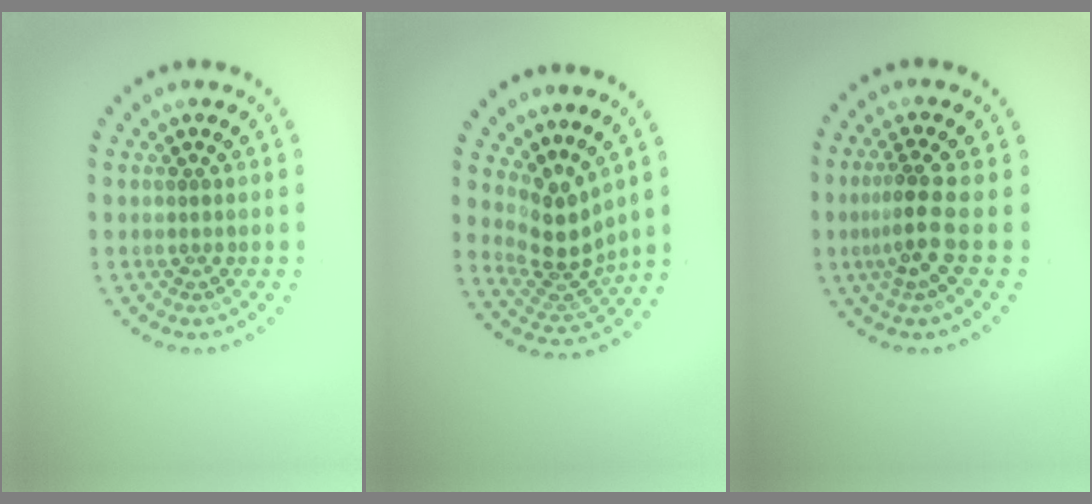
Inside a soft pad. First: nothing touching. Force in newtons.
{"total": 3.6, "press": 2.6, "slide": 2.4}
{"total": 3.0, "press": 2.2, "slide": 2.0}